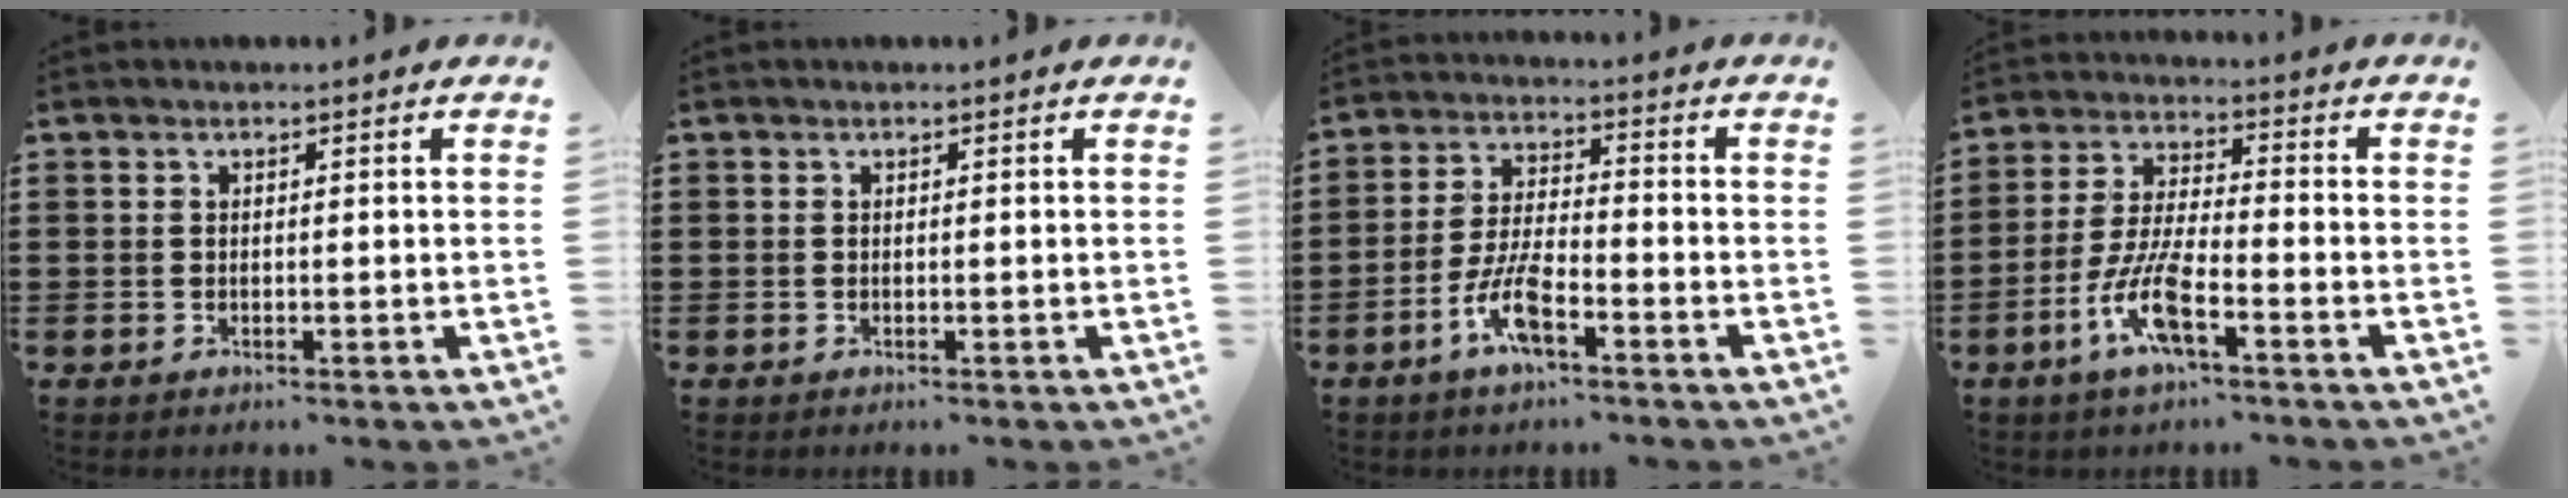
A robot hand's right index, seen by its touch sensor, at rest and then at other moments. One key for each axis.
{"total": 0.0}
{"total": 7.3, "fx": -4.1, "fy": 2.0, "fz": 5.8, "tx": -0.132, "ty": -0.005, "tz": -0.079}
{"total": 8.7, "fx": -4.5, "fy": 1.8, "fz": 7.2, "tx": -0.168, "ty": -0.012, "tz": -0.089}